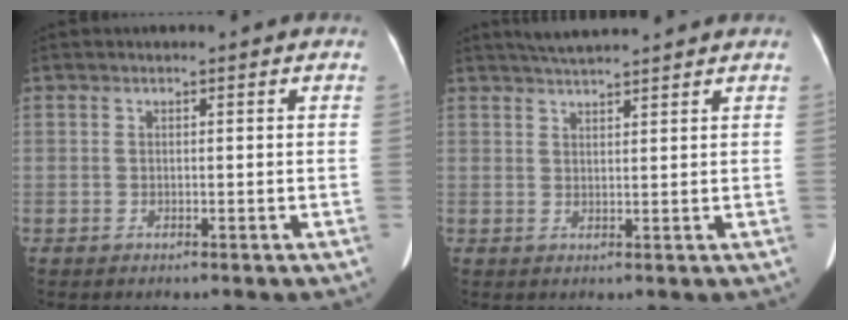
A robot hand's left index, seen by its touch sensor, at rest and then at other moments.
{"total": 5.5, "force": [5.1, 0.0, 2.2], "torque": [-0.039, 0.028, 0.086]}